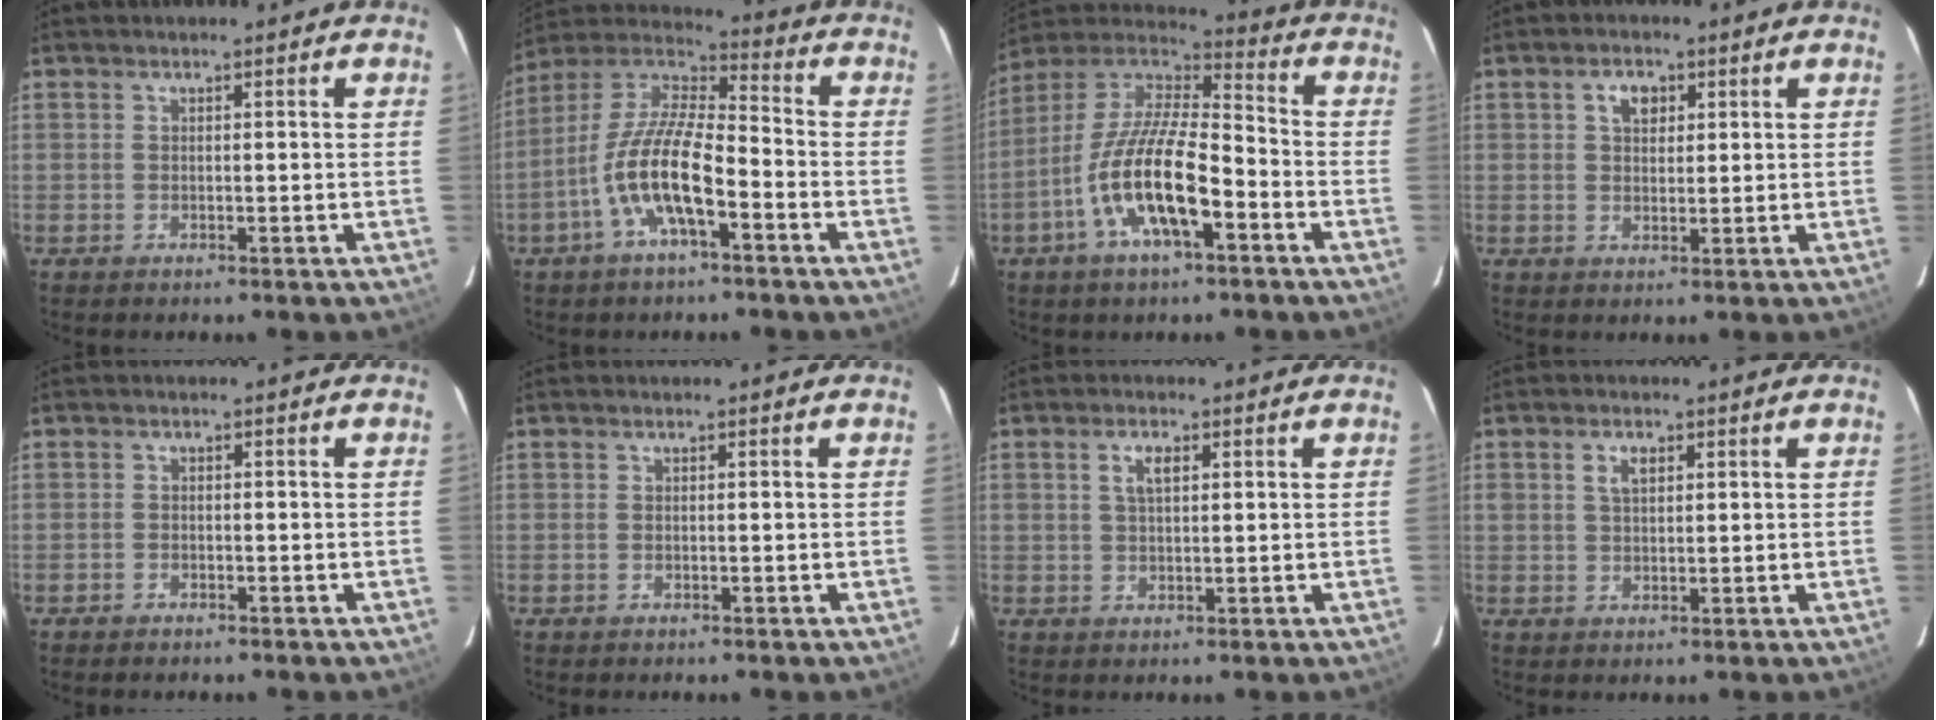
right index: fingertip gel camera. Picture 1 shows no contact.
{"total": 13.1, "force": [-5.4, 3.9, 11.3], "torque": [-0.232, 0.003, -0.109]}
{"total": 16.8, "force": [-6.9, 5.4, 14.4], "torque": [-0.285, -0.011, -0.135]}
{"total": 3.6, "force": [1.5, 2.4, 2.2], "torque": [-0.034, 0.009, 0.027]}
{"total": 1.1, "force": [-1.0, 0.5, 0.1], "torque": [-0.011, 0.004, -0.017]}
{"total": 0.0}
{"total": 3.1, "force": [1.1, 1.5, 2.5], "torque": [-0.047, 0.006, 0.020]}
{"total": 3.0, "force": [1.2, 1.9, 2.1], "torque": [-0.036, 0.007, 0.022]}